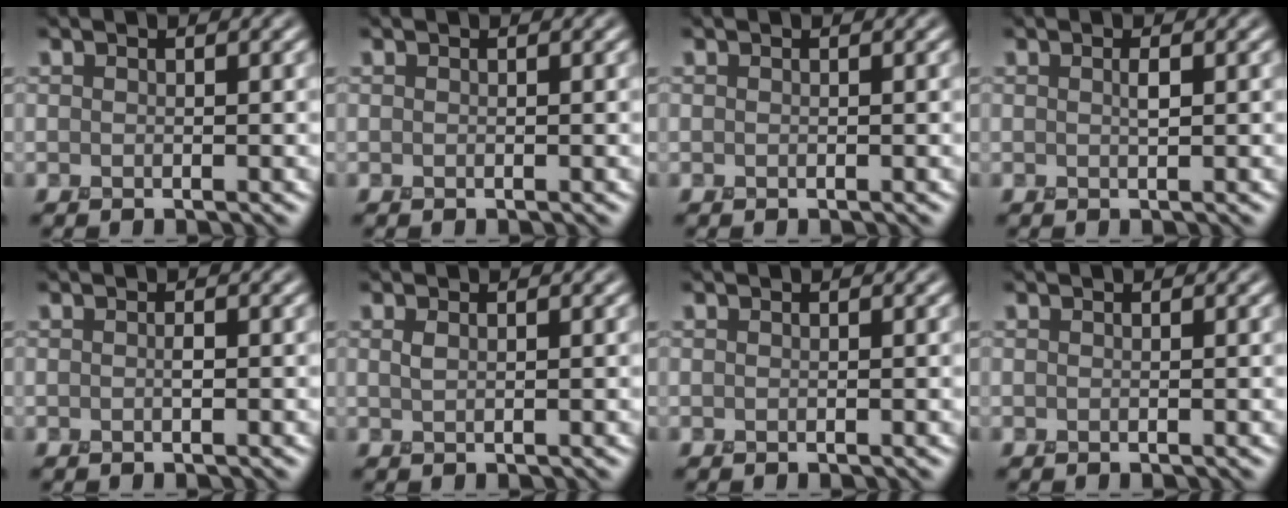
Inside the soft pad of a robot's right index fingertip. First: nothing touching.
{"total": 0.0}
{"total": 0.0}
{"total": 0.8, "force": [0.2, 0.0, 0.7], "torque": [-0.017, 0.005, 0.004]}
{"total": 0.6, "force": [0.0, 0.2, 0.6], "torque": [-0.013, 0.002, 0.000]}
{"total": 0.6, "force": [0.3, 0.1, 0.5], "torque": [-0.015, 0.005, 0.006]}
{"total": 0.0}
{"total": 0.0}